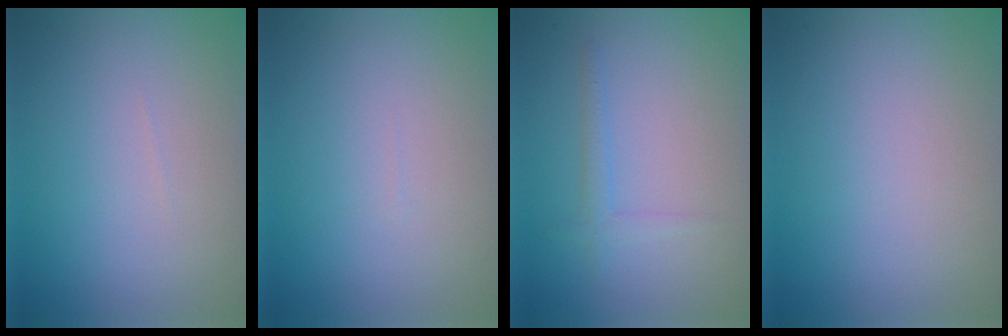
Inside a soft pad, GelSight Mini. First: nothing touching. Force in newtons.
{"total": 0.0}
{"total": 1.3, "press": 1.3, "slide": 0.1}
{"total": 0.0}